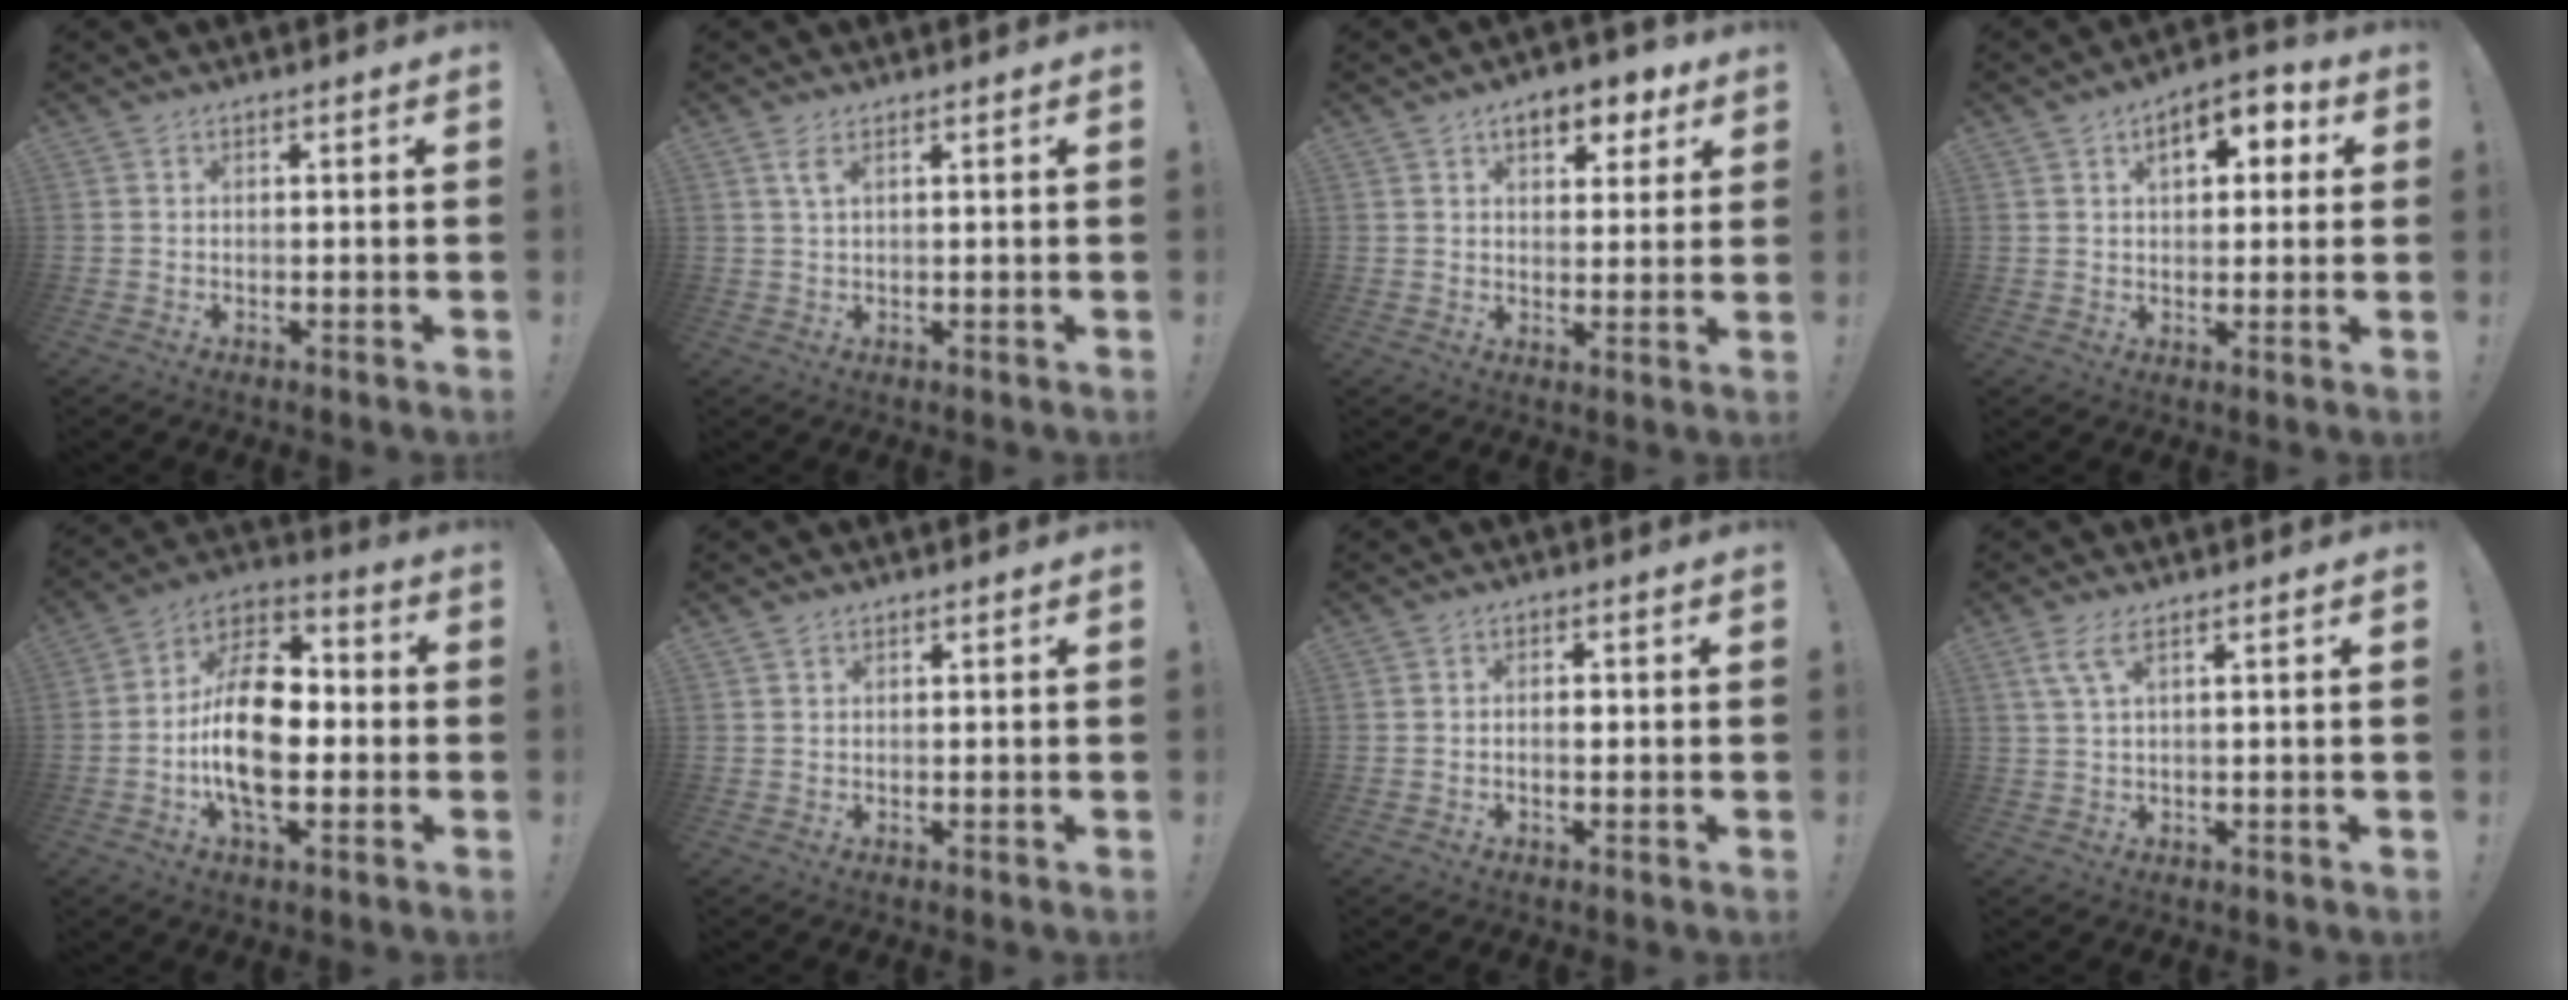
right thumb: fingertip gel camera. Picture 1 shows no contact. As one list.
[{"total": 2.6, "force": [1.2, 0.7, 2.2], "torque": [-0.047, 0.002, 0.020]}, {"total": 8.3, "force": [4.6, 4.7, 5.1], "torque": [-0.065, -0.014, 0.079]}, {"total": 8.1, "force": [2.8, 4.8, 5.9], "torque": [-0.073, 0.000, 0.041]}, {"total": 19.0, "force": [-3.0, 10.7, 15.5], "torque": [-0.285, 0.021, -0.051]}, {"total": 0.9, "force": [0.7, 0.5, 0.2], "torque": [-0.004, 0.000, 0.014]}, {"total": 1.6, "force": [-0.4, 0.9, 1.3], "torque": [-0.017, 0.005, -0.008]}, {"total": 4.5, "force": [2.2, 1.1, 3.8], "torque": [-0.076, -0.003, 0.041]}]